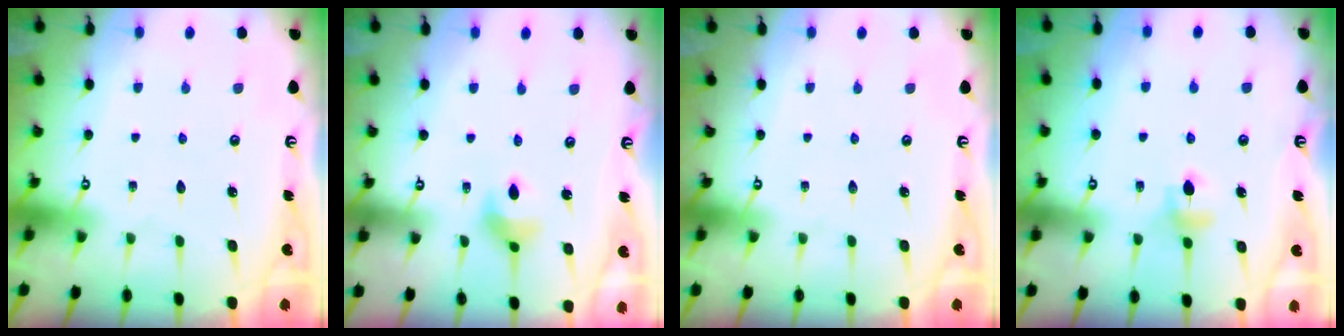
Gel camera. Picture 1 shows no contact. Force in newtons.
{"total": 5.7, "press": 5.6, "slide": 0.7}
{"total": 0.0}
{"total": 5.5, "press": 5.5, "slide": 0.6}